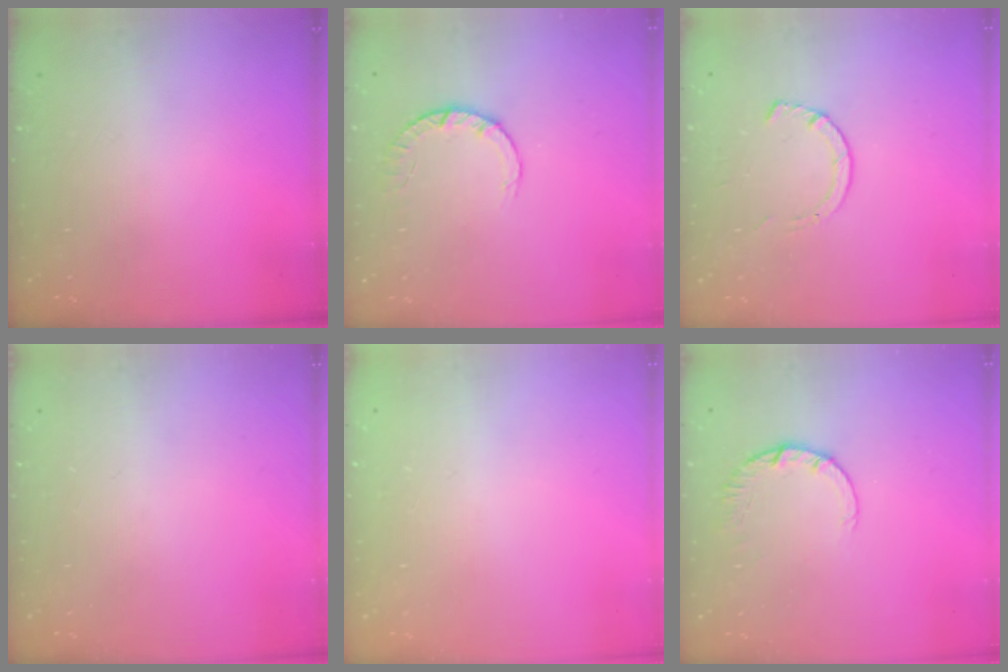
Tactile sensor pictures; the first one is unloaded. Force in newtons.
{"total": 2.8, "press": 2.8, "slide": 0.4}
{"total": 3.6, "press": 3.6, "slide": 0.5}
{"total": 0.0}
{"total": 2.4, "press": 2.4, "slide": 0.2}
{"total": 2.4, "press": 2.4, "slide": 0.2}